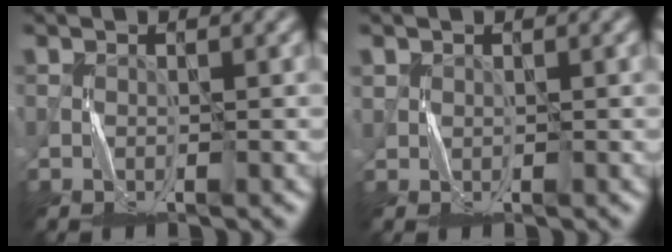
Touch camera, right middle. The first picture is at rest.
{"total": 0.7, "force": [0.4, 0.6, 0.0], "torque": [-0.004, 0.001, 0.011]}